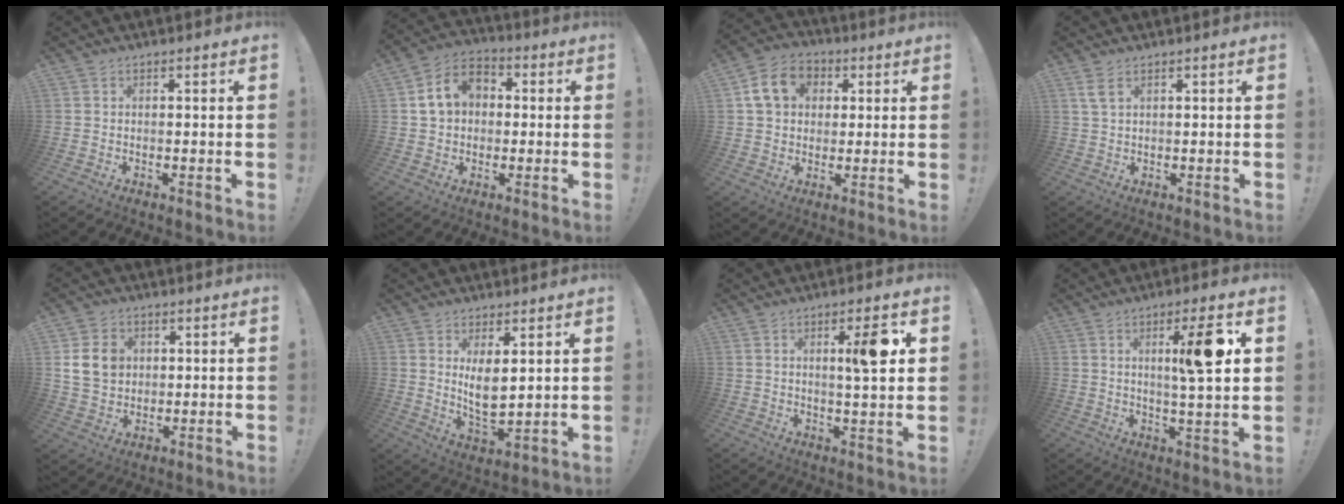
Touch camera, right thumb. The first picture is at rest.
{"total": 10.3, "force": [2.3, 8.1, 5.8], "torque": [-0.088, 0.009, 0.048]}
{"total": 12.1, "force": [3.9, 9.8, 6.0], "torque": [-0.083, -0.001, 0.079]}
{"total": 3.2, "force": [1.8, 1.2, 2.4], "torque": [-0.044, -0.004, 0.032]}
{"total": 9.4, "force": [2.4, 7.8, 4.6], "torque": [-0.080, 0.001, 0.052]}
{"total": 8.3, "force": [3.3, 3.9, 6.5], "torque": [-0.112, -0.035, 0.059]}
{"total": 9.0, "force": [2.9, 1.1, 8.4], "torque": [-0.117, -0.010, 0.033]}
{"total": 12.4, "force": [3.8, 0.8, 11.8], "torque": [-0.180, -0.010, 0.044]}